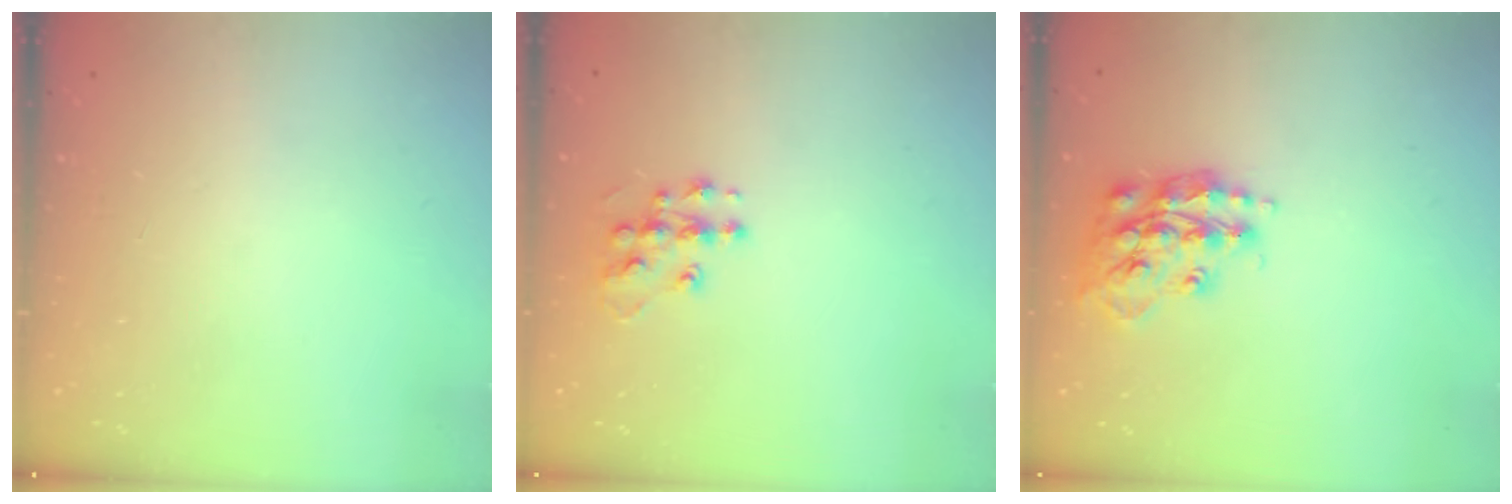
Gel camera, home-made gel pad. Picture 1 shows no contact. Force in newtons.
{"total": 9.6, "press": 9.6, "slide": 0.5}
{"total": 16.0, "press": 16.0, "slide": 1.2}